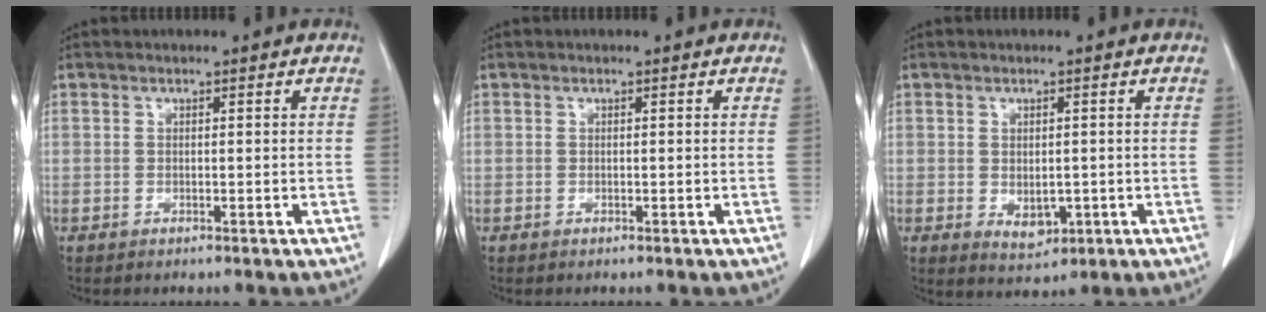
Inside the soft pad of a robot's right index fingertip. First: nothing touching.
{"total": 0.0}
{"total": 4.9, "force": [-1.0, 3.1, 3.7], "torque": [-0.058, -0.006, 0.001]}